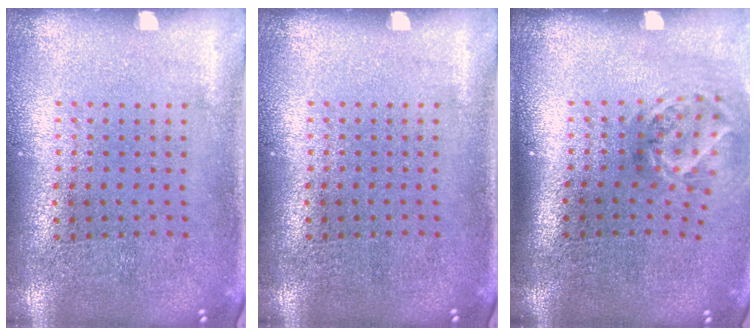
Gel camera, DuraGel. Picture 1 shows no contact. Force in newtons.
{"total": 0.0}
{"total": 1.9, "press": 1.2, "slide": 1.5}